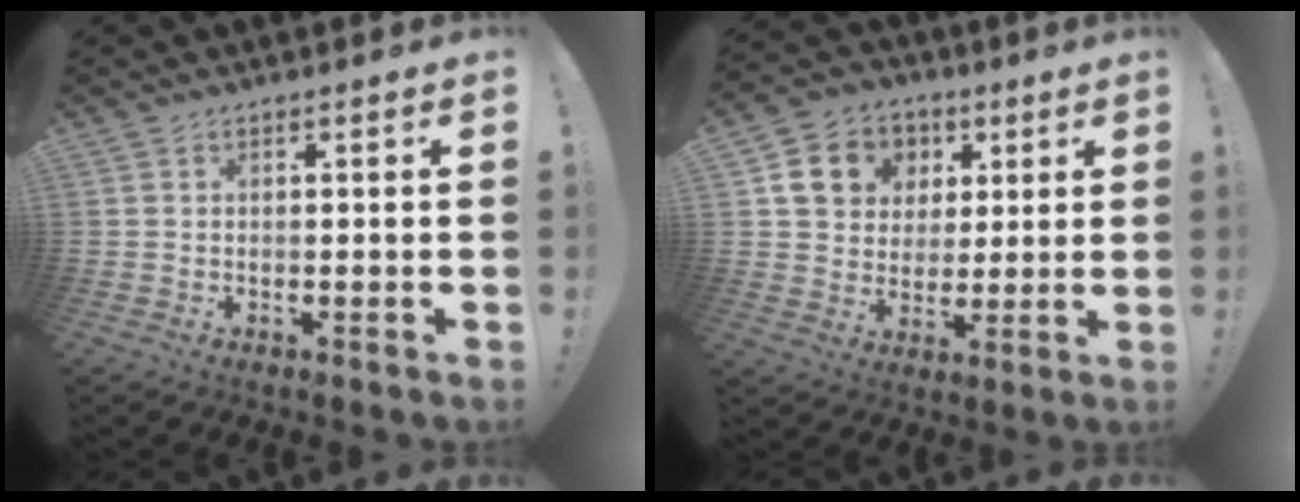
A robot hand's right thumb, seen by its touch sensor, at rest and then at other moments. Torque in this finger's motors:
{"motor_torque": [0.74, 0.74, 0.13, 0.09, 0.03]}